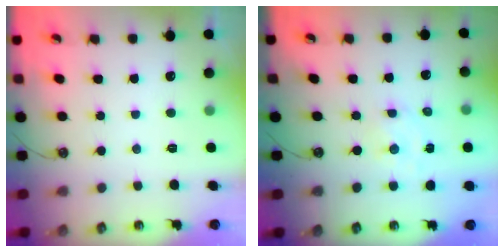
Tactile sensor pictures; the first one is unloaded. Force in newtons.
{"total": 1.8, "press": 1.7, "slide": 0.3}